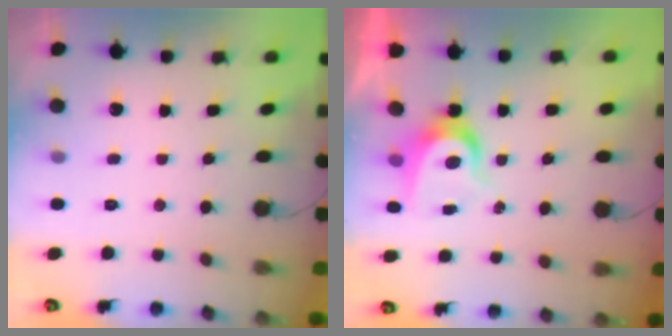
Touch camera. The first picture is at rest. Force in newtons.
{"total": 7.7, "press": 7.7, "slide": 0.3}